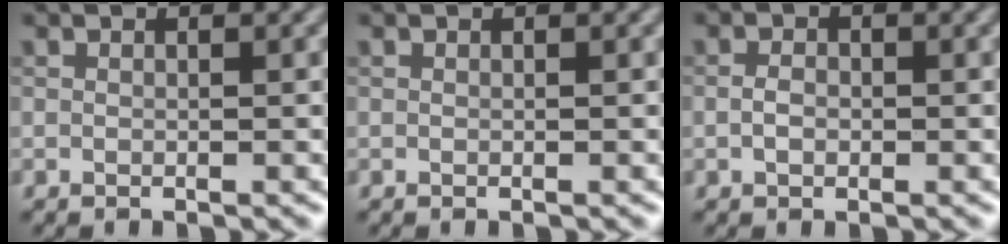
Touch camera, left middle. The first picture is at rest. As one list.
[{"total": 0.0}, {"total": 1.4, "force": [-0.3, 1.0, 1.0], "torque": [-0.019, 0.002, -0.009]}]